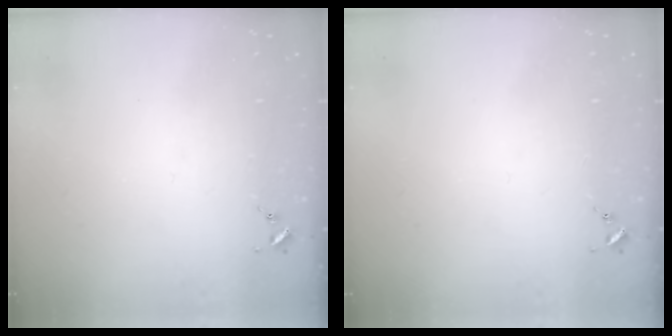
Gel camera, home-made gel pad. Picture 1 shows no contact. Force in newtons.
{"total": 0.0}